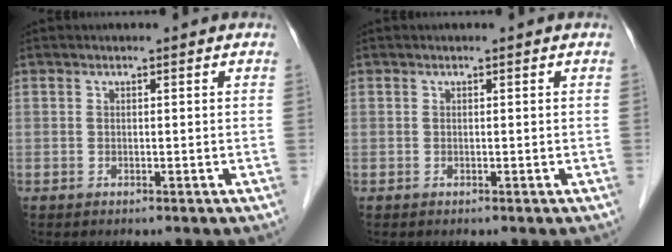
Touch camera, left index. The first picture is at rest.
{"total": 0.0}